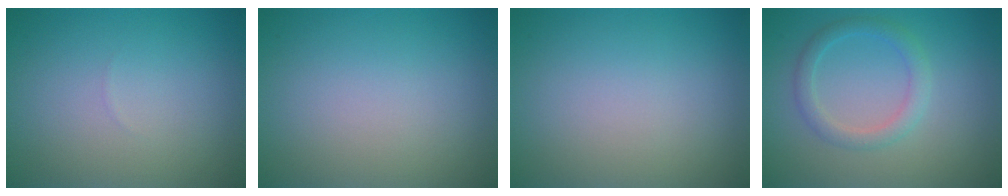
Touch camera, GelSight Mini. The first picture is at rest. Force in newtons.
{"total": 0.0}
{"total": 0.0}
{"total": 2.3, "press": 2.3, "slide": 0.1}